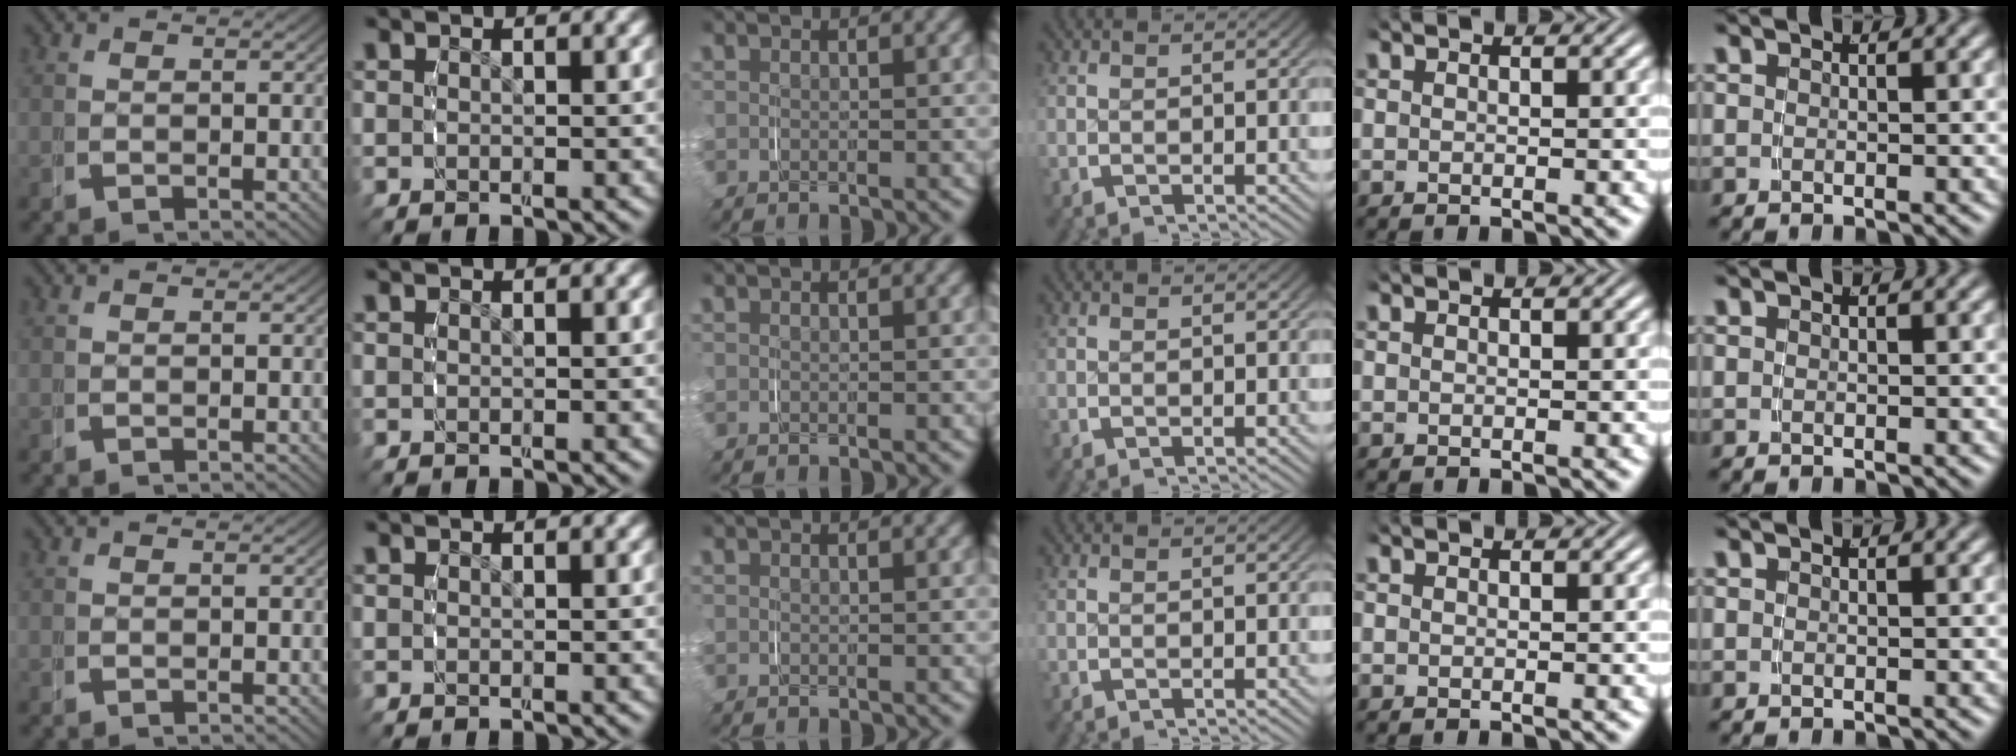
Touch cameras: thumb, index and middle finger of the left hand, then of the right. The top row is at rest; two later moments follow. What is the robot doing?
{"motion": "grasp_and_lifting", "object": "string"}